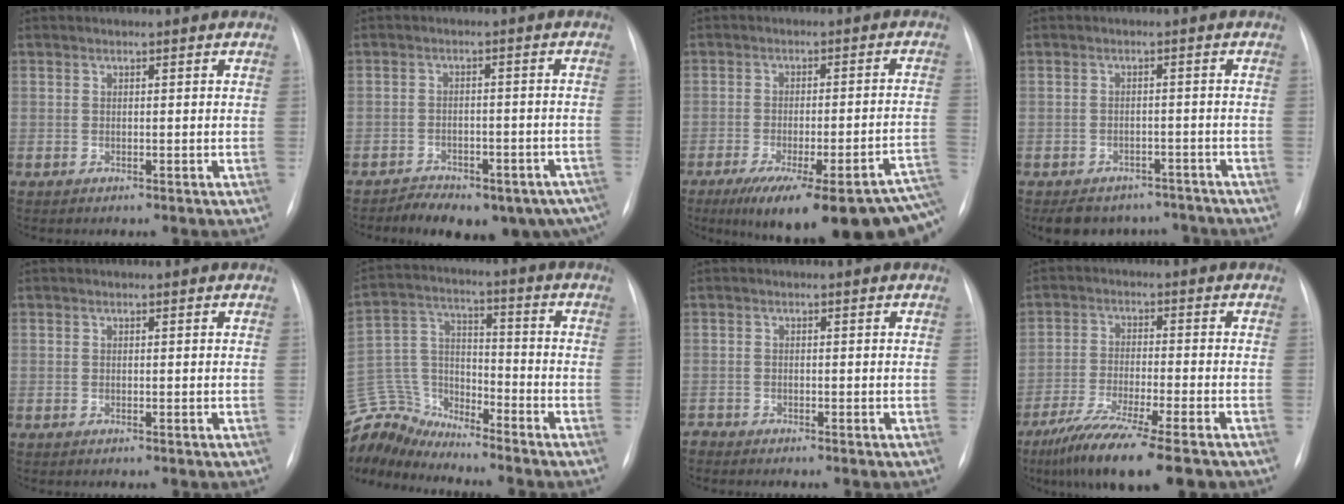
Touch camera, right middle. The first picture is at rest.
{"total": 15.4, "force": [-11.6, 7.3, 6.9], "torque": [-0.084, 0.021, -0.137]}
{"total": 23.7, "force": [-15.1, 3.9, 17.8], "torque": [-0.180, -0.007, -0.198]}
{"total": 9.2, "force": [-7.9, 4.6, 1.3], "torque": [-0.007, 0.012, -0.096]}
{"total": 0.0}
{"total": 12.6, "force": [-12.5, 1.9, 0.7], "torque": [-0.024, 0.046, -0.243]}
{"total": 1.1, "force": [-1.1, -0.2, -0.2], "torque": [0.007, -0.005, -0.021]}
{"total": 12.8, "force": [-9.1, 0.5, 8.9], "torque": [-0.155, -0.037, -0.151]}